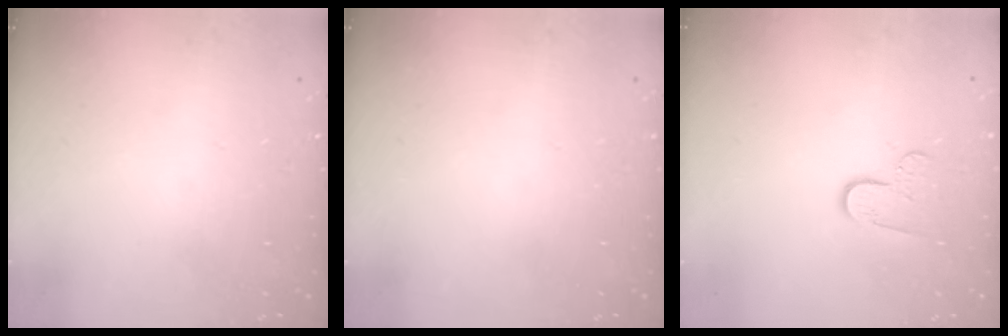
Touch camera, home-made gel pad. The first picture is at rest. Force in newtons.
{"total": 0.0}
{"total": 7.0, "press": 7.0, "slide": 0.6}